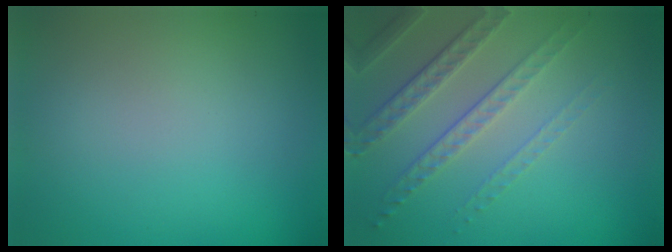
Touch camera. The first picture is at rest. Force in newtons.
{"total": 4.5, "press": 3.1, "slide": 3.3}